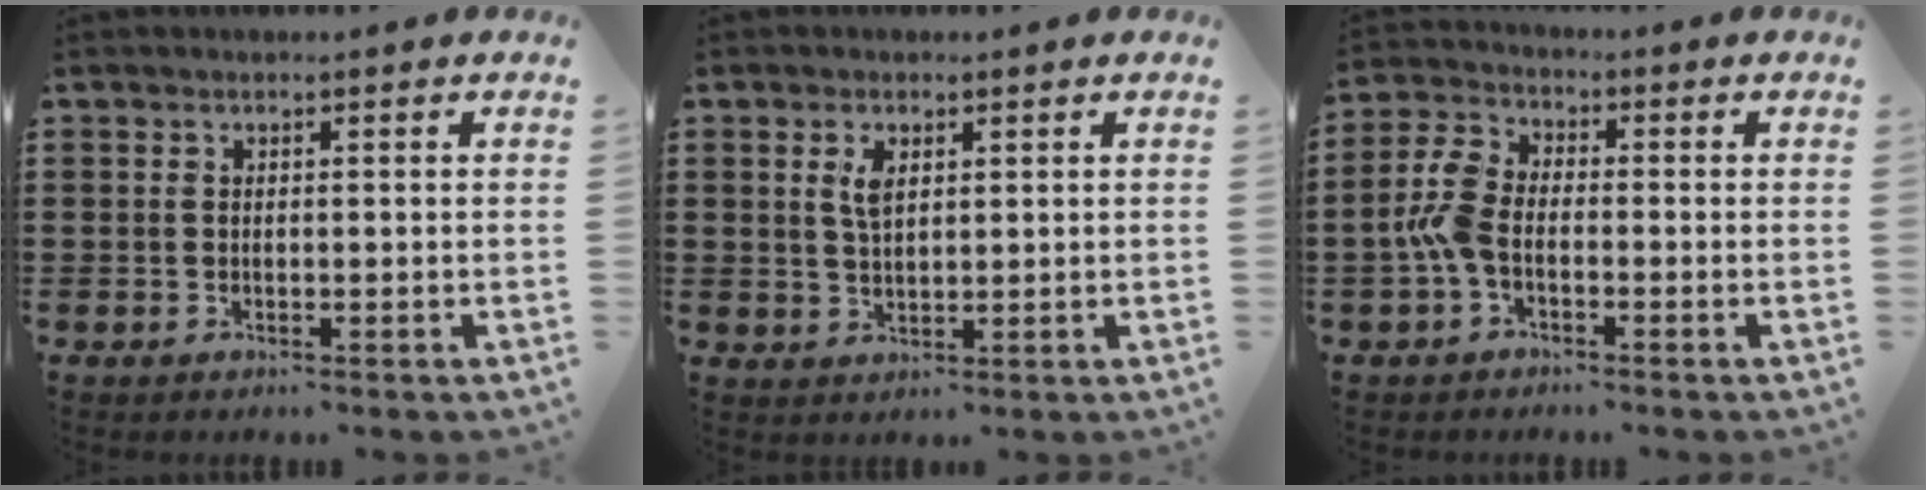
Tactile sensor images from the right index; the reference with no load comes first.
{"total": 3.1, "force": [1.2, 1.4, 2.4], "torque": [-0.053, 0.004, 0.022]}
{"total": 5.8, "force": [-1.8, 3.3, 4.4], "torque": [-0.121, -0.001, -0.043]}